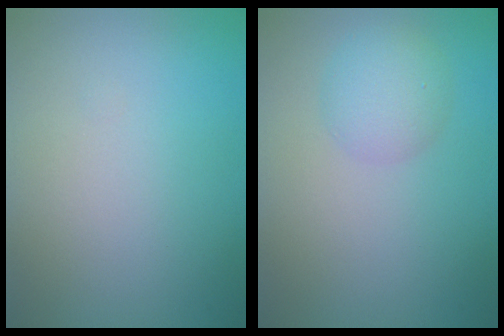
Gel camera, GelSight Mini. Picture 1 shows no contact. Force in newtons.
{"total": 2.8, "press": 2.8, "slide": 0.0}